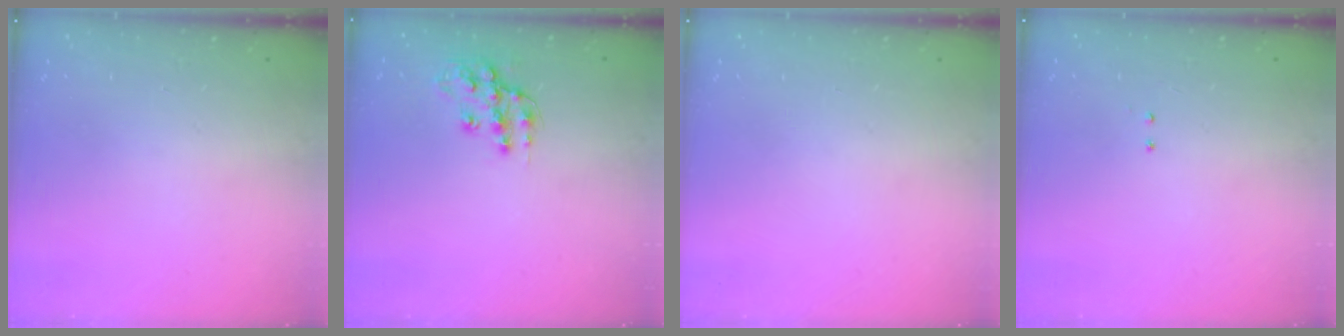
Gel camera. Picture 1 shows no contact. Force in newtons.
{"total": 12.8, "press": 12.8, "slide": 0.9}
{"total": 0.0}
{"total": 2.0, "press": 2.0, "slide": 0.4}